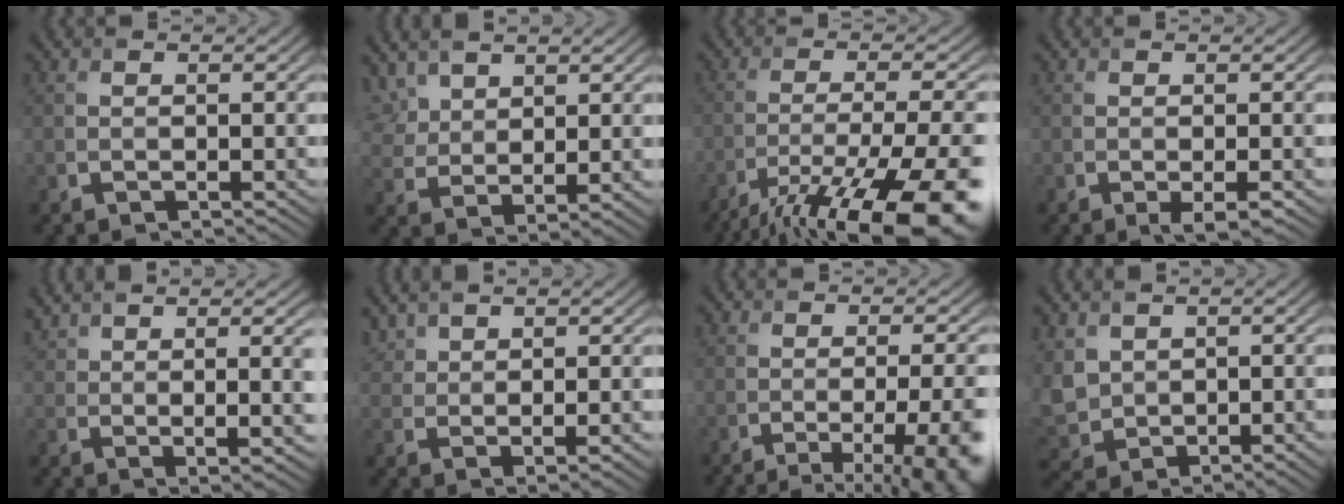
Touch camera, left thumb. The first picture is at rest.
{"total": 5.8, "force": [4.4, 2.6, 2.7], "torque": [-0.071, 0.007, 0.093]}
{"total": 17.4, "force": [-12.0, 4.4, 11.8], "torque": [-0.175, -0.027, -0.175]}
{"total": 1.6, "force": [-0.5, 0.3, 1.5], "torque": [-0.027, -0.001, -0.006]}
{"total": 9.0, "force": [5.1, 2.5, 7.0], "torque": [-0.131, 0.010, 0.093]}
{"total": 5.4, "force": [4.2, 1.7, 2.8], "torque": [-0.070, 0.008, 0.090]}
{"total": 11.8, "force": [-4.6, 3.8, 10.2], "torque": [-0.094, 0.001, -0.050]}
{"total": 5.8, "force": [2.7, 4.2, 2.8], "torque": [-0.099, -0.003, 0.063]}